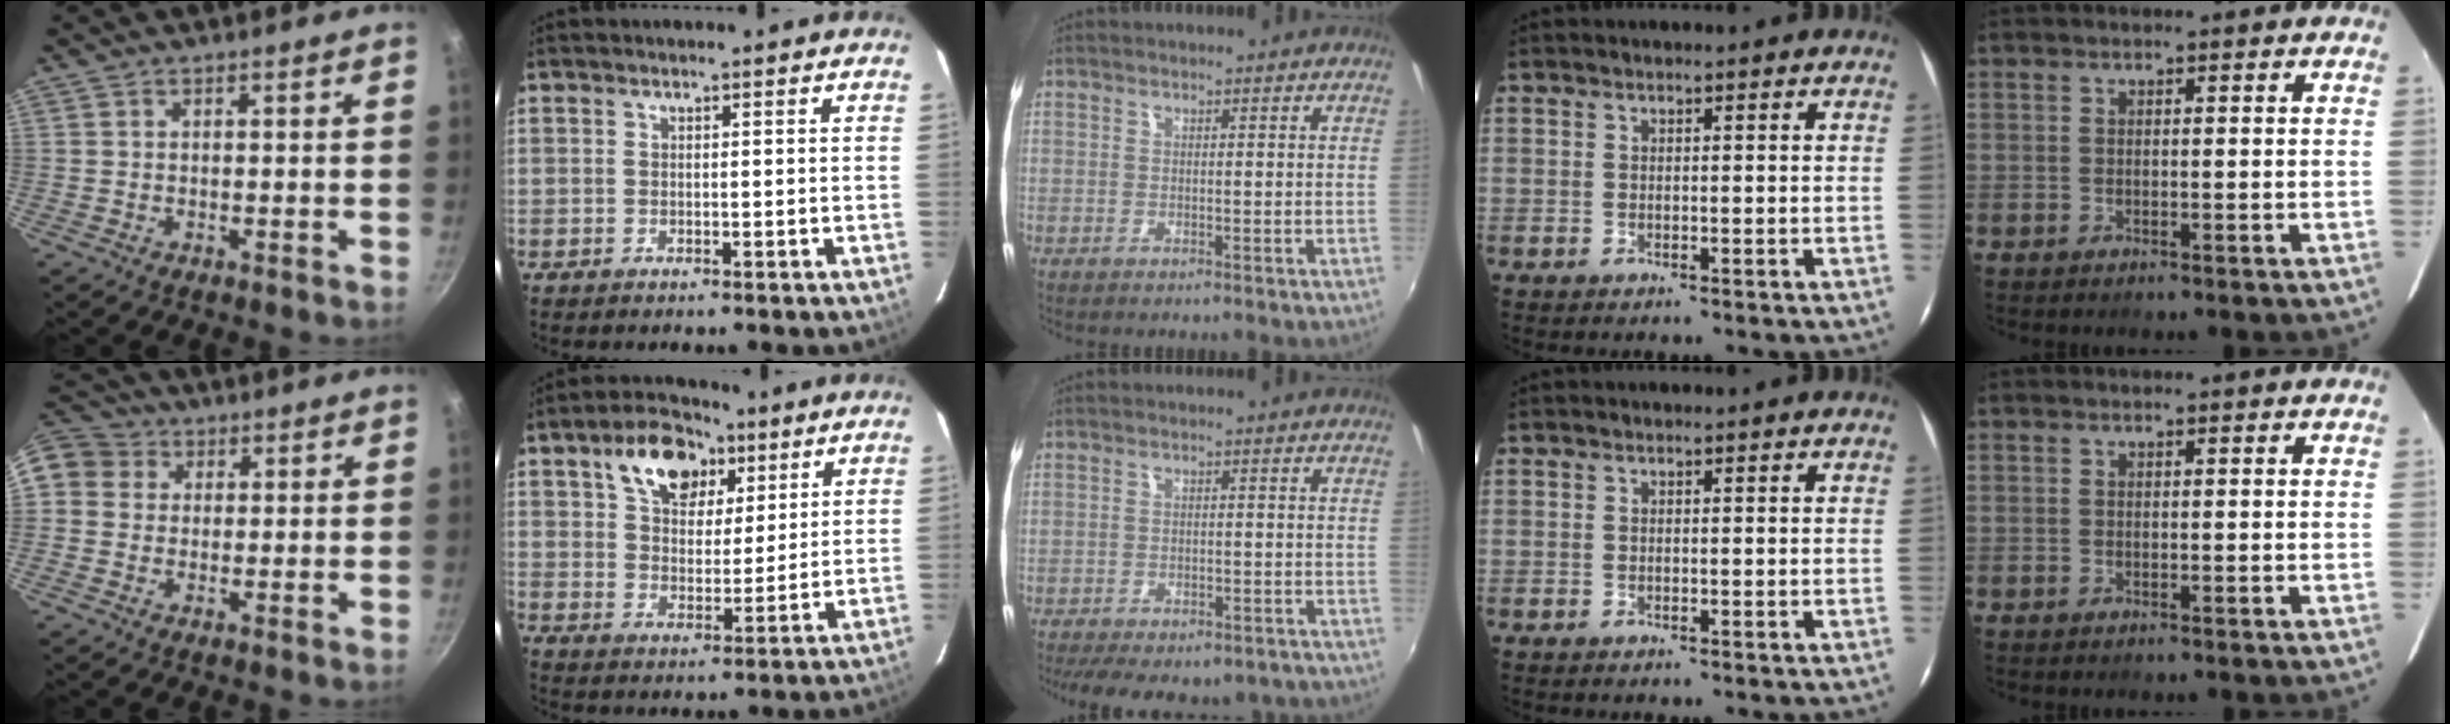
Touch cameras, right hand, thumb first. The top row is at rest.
{"thumb": {"total": 11.0, "force": [2.5, 9.7, 4.5], "torque": [-0.086, 0.028, 0.031]}, "index": {"total": 12.2, "force": [6.7, 7.4, 7.0], "torque": [-0.124, 0.027, 0.114]}, "middle": {"total": 14.4, "force": [-11.4, 5.4, 6.8], "torque": [-0.148, -0.026, -0.145]}}